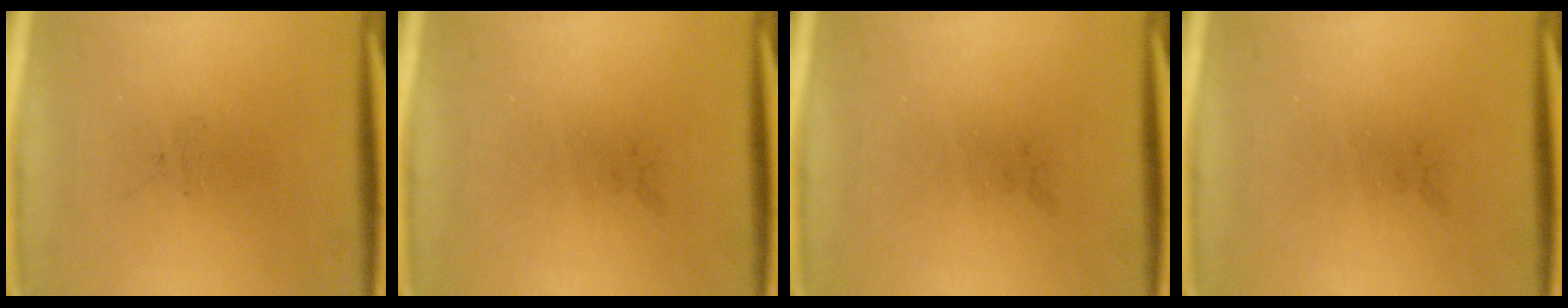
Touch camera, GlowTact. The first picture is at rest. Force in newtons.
{"total": 0.0}
{"total": 0.0}
{"total": 0.0}